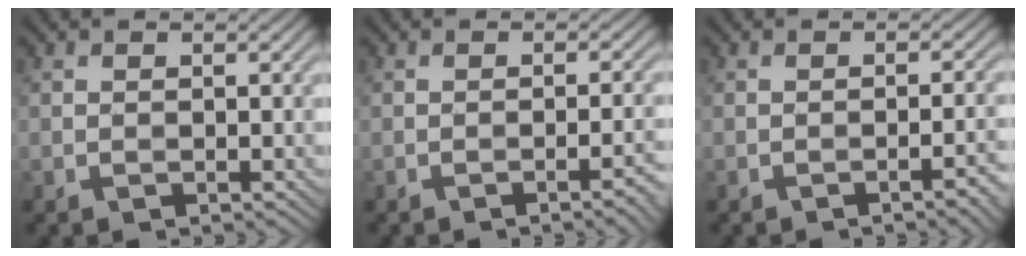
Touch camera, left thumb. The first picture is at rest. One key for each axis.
{"total": 3.4, "fx": -1.6, "fy": 0.7, "fz": 2.9, "tx": -0.035, "ty": 0.013, "tz": -0.026}
{"total": 3.4, "fx": -1.7, "fy": 0.7, "fz": 2.9, "tx": -0.034, "ty": 0.015, "tz": -0.028}